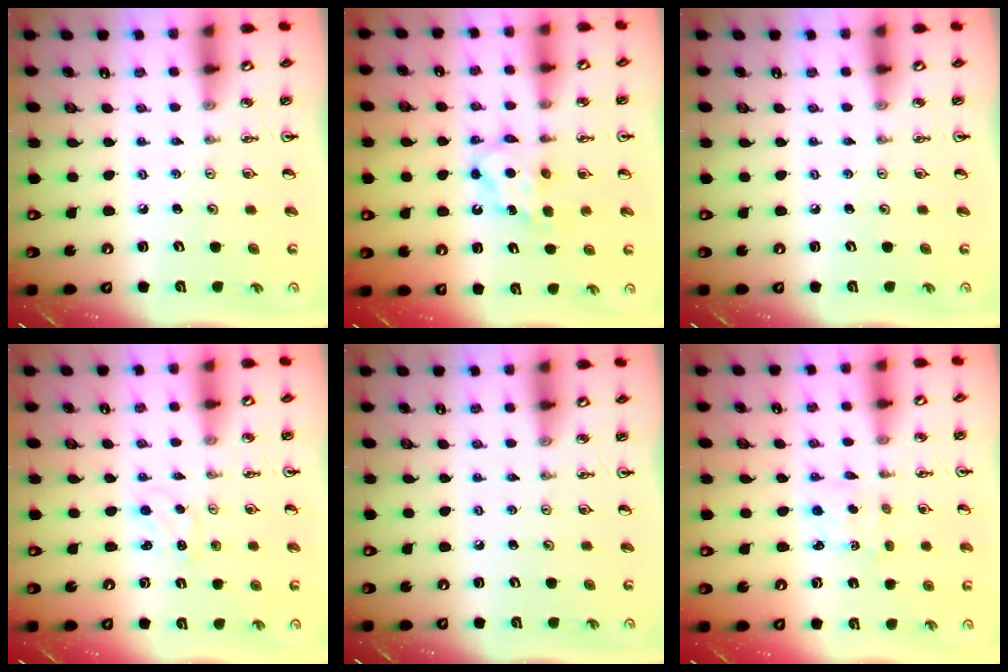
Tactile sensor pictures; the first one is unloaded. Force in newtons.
{"total": 6.7, "press": 6.7, "slide": 0.3}
{"total": 0.0}
{"total": 1.1, "press": 1.1, "slide": 0.2}
{"total": 0.0}
{"total": 1.7, "press": 1.5, "slide": 0.8}